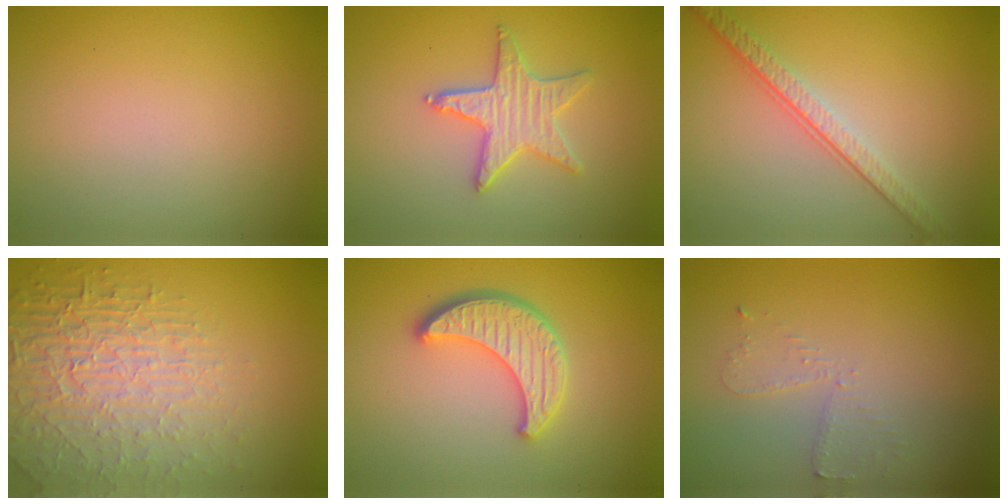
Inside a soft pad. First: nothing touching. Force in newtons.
{"total": 3.3, "press": 3.2, "slide": 0.8}
{"total": 3.9, "press": 2.7, "slide": 2.8}
{"total": 5.3, "press": 4.7, "slide": 2.5}
{"total": 4.4, "press": 3.8, "slide": 2.3}
{"total": 1.9, "press": 1.9, "slide": 0.4}